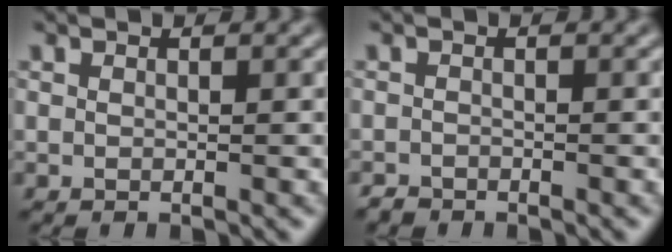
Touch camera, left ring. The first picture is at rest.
{"total": 1.0, "force": [-0.9, 0.4, 0.0], "torque": [0.002, -0.001, -0.020]}